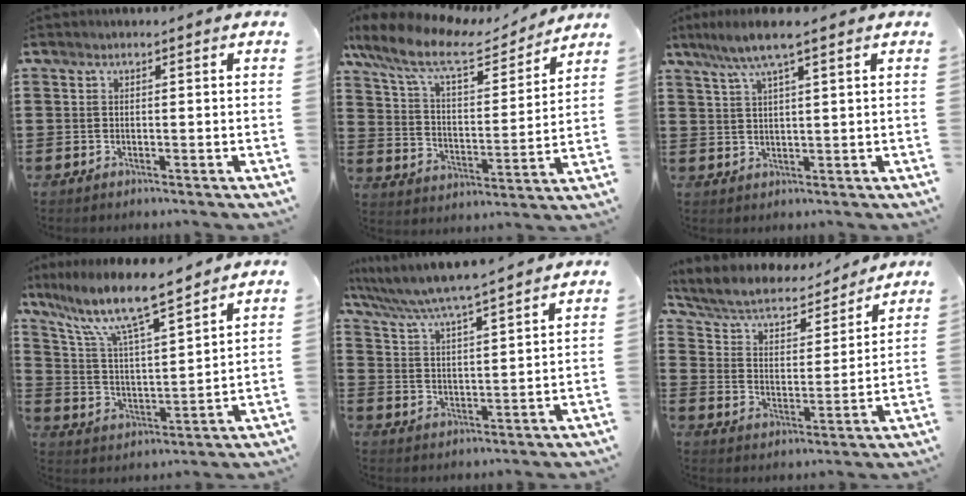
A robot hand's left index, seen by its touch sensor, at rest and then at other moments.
{"total": 11.2, "force": [9.0, 2.6, 6.1], "torque": [-0.151, -0.042, 0.154]}
{"total": 5.3, "force": [3.4, 0.2, 4.1], "torque": [-0.087, -0.001, 0.058]}
{"total": 10.1, "force": [8.3, 1.2, 5.7], "torque": [-0.142, -0.043, 0.138]}
{"total": 4.9, "force": [4.6, -0.5, 1.6], "torque": [-0.054, -0.034, 0.073]}
{"total": 5.3, "force": [4.6, 1.5, 2.2], "torque": [-0.066, -0.035, 0.072]}